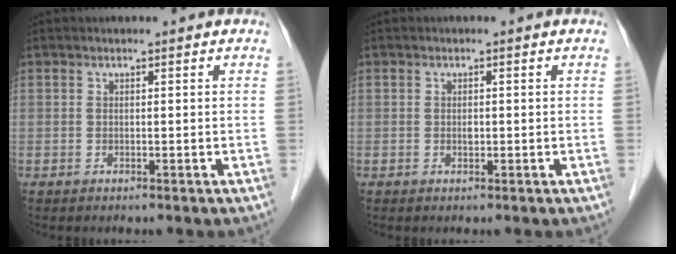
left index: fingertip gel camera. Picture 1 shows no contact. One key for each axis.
{"total": 0.7, "fx": -0.3, "fy": 0.5, "fz": 0.5, "tx": -0.010, "ty": -0.003, "tz": -0.004}